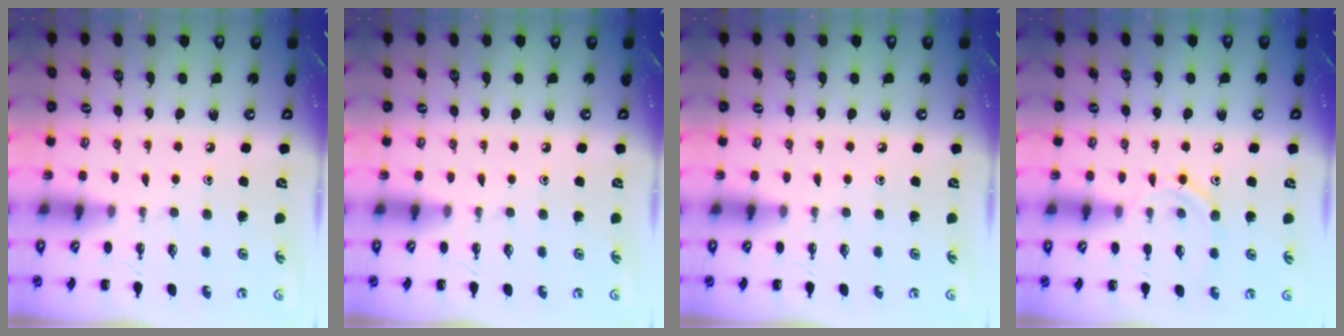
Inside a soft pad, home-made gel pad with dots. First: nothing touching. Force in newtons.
{"total": 0.0}
{"total": 0.0}
{"total": 8.3, "press": 8.2, "slide": 1.2}